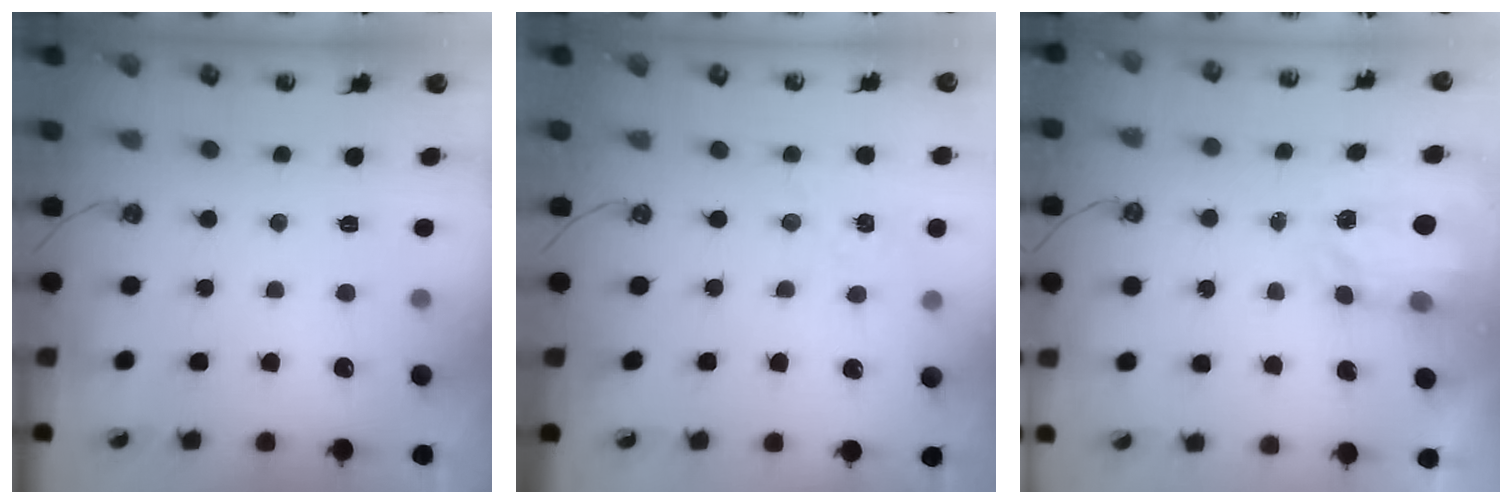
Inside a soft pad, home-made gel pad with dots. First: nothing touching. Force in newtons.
{"total": 1.9, "press": 1.9, "slide": 0.2}
{"total": 3.6, "press": 3.6, "slide": 0.6}